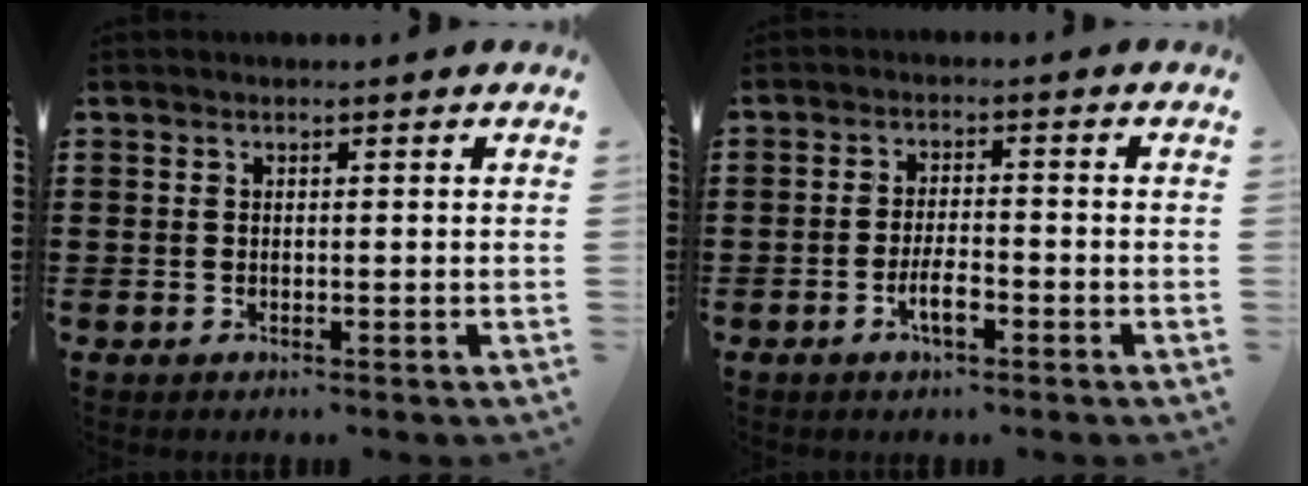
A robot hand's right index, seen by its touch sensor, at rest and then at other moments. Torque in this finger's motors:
{"motor_torque": [2.14, 0.00, 0.10, 0.09]}